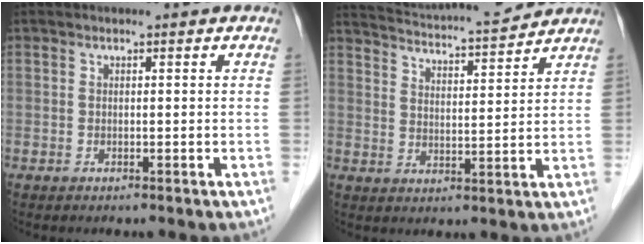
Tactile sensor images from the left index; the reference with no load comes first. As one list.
[{"total": 13.1, "force": [12.6, 0.6, 3.8], "torque": [-0.074, 0.009, 0.191]}]